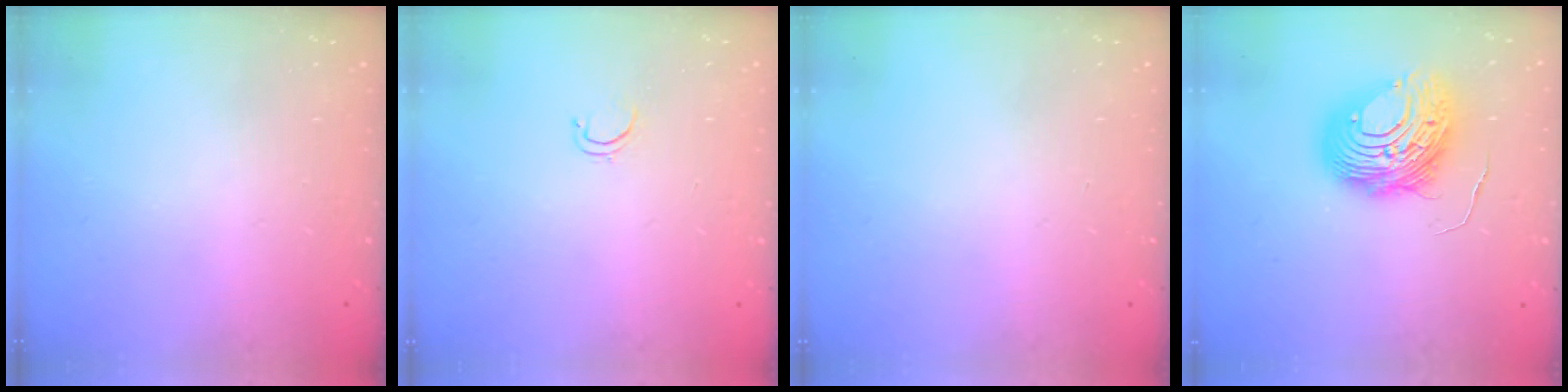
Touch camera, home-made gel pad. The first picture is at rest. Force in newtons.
{"total": 2.6, "press": 2.5, "slide": 0.4}
{"total": 0.0}
{"total": 13.2, "press": 13.2, "slide": 1.3}